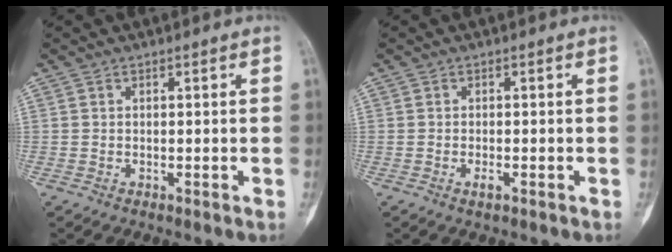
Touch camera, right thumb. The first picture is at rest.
{"total": 1.4, "force": [-0.6, 0.6, 1.1], "torque": [-0.017, 0.003, -0.010]}